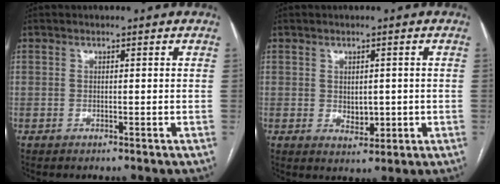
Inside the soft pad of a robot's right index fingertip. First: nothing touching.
{"total": 3.4, "force": [-0.1, 2.1, 2.6], "torque": [-0.037, -0.003, 0.008]}